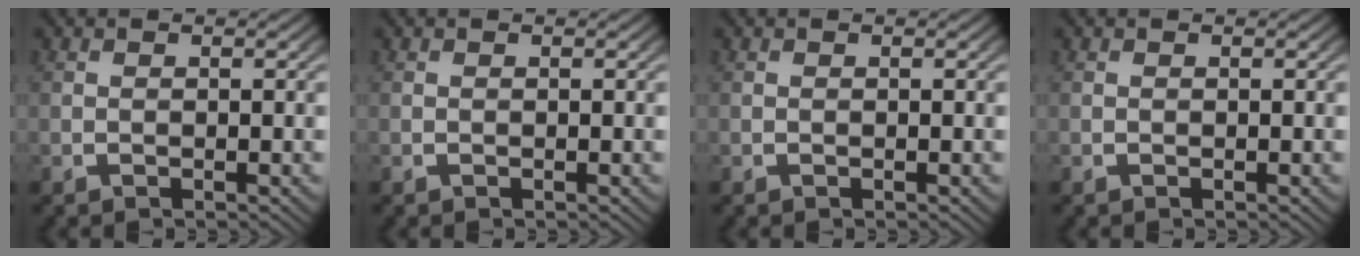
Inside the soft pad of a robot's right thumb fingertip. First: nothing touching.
{"total": 0.0}
{"total": 0.0}
{"total": 0.0}